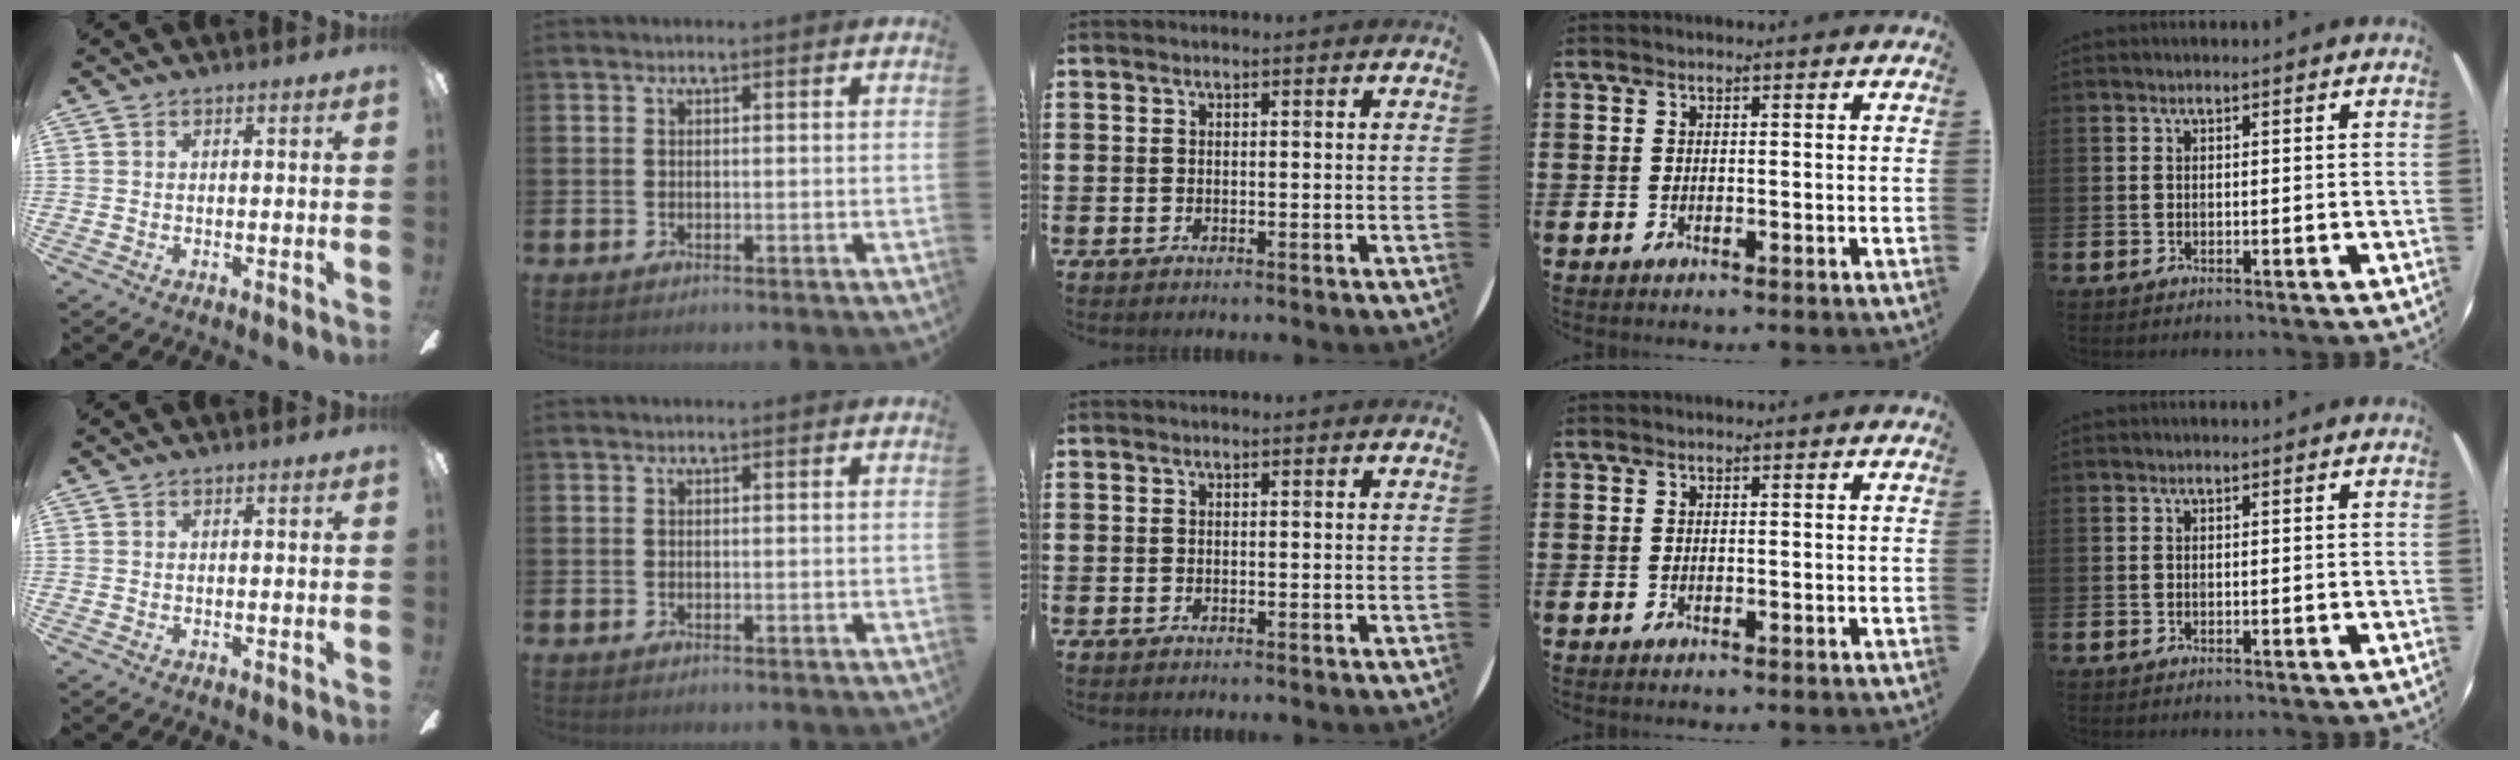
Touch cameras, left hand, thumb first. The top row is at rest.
{}